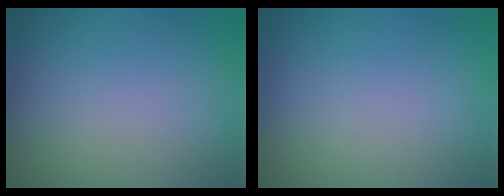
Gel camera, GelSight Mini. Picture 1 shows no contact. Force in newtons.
{"total": 0.0}